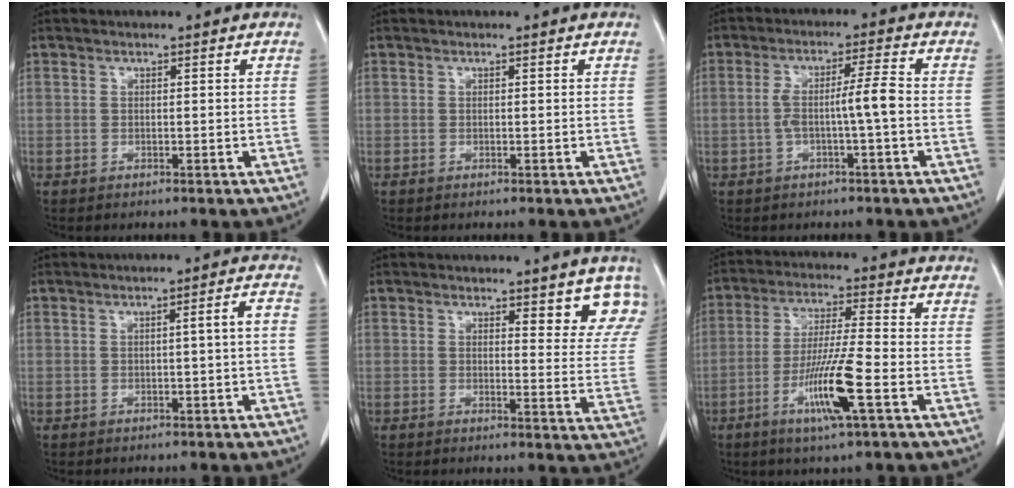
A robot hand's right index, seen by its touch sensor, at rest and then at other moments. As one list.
[{"total": 0.0}, {"total": 5.4, "force": [-0.9, -0.3, 5.3], "torque": [-0.100, 0.016, -0.015]}, {"total": 2.3, "force": [-0.4, -0.4, 2.3], "torque": [-0.030, 0.004, -0.004]}, {"total": 7.4, "force": [6.0, 2.1, 3.9], "torque": [-0.022, -0.026, 0.052]}, {"total": 10.5, "force": [-4.1, -0.2, 9.7], "torque": [-0.187, -0.017, -0.079]}]